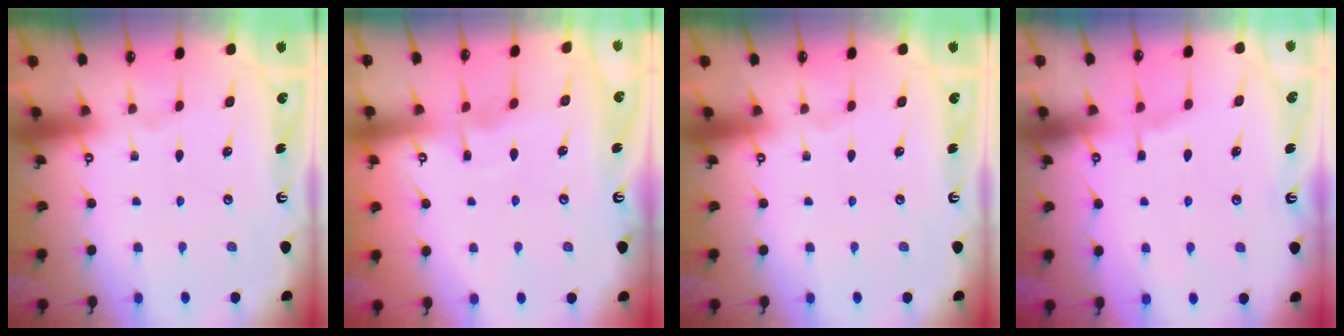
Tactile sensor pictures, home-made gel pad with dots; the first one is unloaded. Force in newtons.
{"total": 2.9, "press": 2.9, "slide": 0.4}
{"total": 0.0}
{"total": 3.3, "press": 3.3, "slide": 0.6}